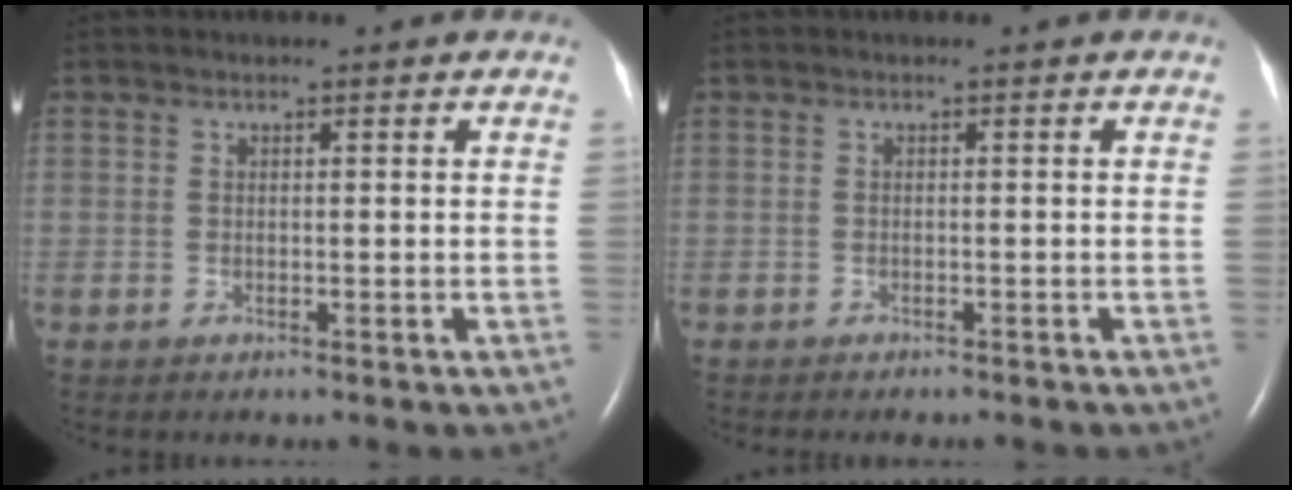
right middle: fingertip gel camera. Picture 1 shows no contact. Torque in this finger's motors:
{"motor_torque": [0.00, 0.00, 0.00, 0.00]}